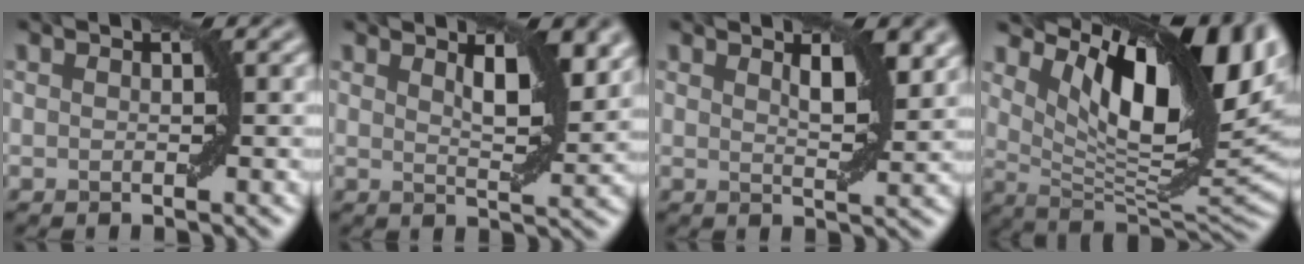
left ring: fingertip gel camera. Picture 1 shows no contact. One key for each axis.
{"total": 4.2, "fx": 2.3, "fy": 1.2, "fz": 3.3, "tx": -0.052, "ty": -0.004, "tz": 0.039}
{"total": 3.1, "fx": 1.7, "fy": 0.8, "fz": 2.4, "tx": -0.036, "ty": -0.002, "tz": 0.032}
{"total": 15.2, "fx": 6.2, "fy": 5.9, "fz": 12.5, "tx": -0.185, "ty": 0.004, "tz": 0.115}